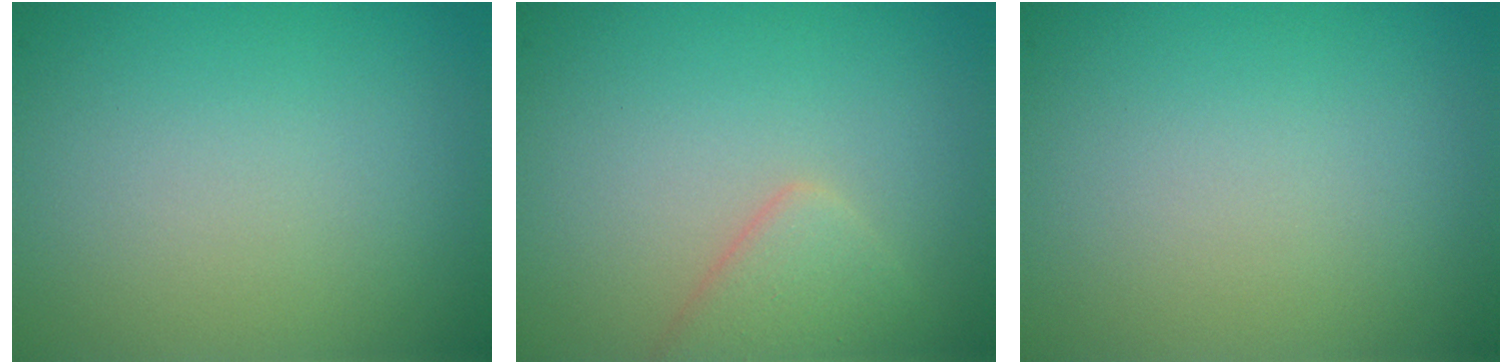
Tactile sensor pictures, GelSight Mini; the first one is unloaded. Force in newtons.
{"total": 2.6, "press": 2.6, "slide": 0.2}
{"total": 0.0}